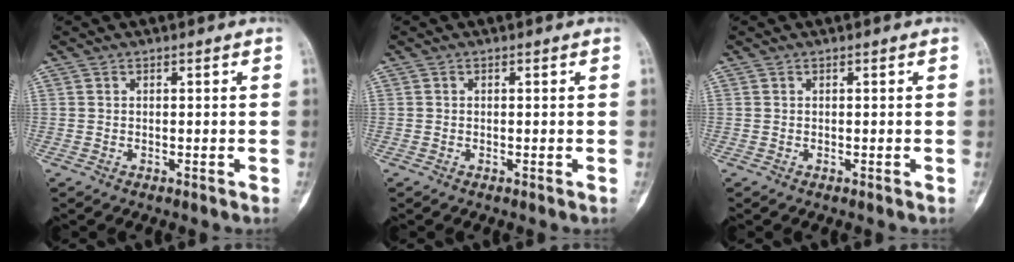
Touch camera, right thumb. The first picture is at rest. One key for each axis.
{"total": 0.0}
{"total": 0.0}